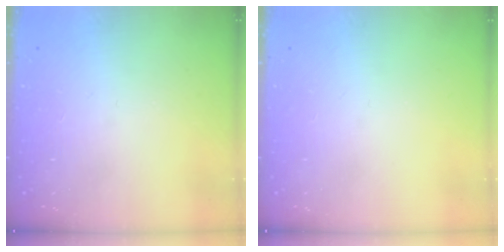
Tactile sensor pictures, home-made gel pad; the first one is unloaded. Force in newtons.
{"total": 0.0}